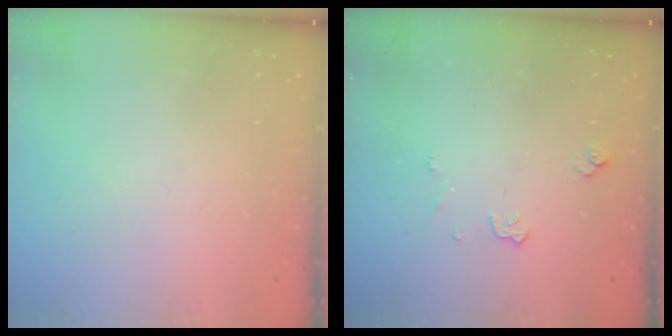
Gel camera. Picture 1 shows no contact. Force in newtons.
{"total": 4.8, "press": 4.7, "slide": 0.7}